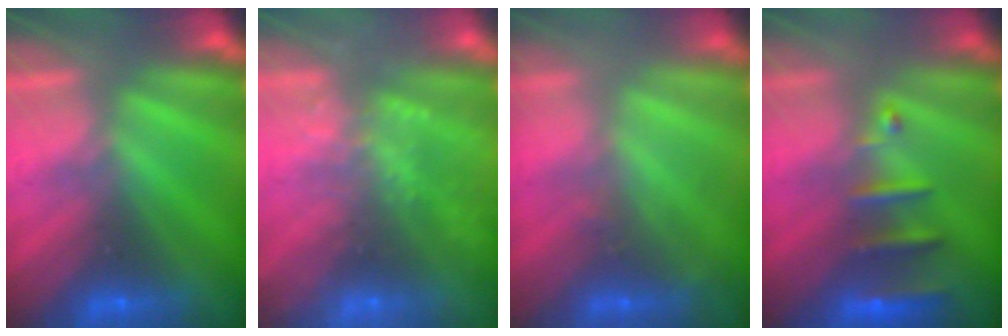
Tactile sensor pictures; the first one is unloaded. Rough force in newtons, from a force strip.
{"total": 9.1}
{"total": 2.8}
{"total": 2.7}